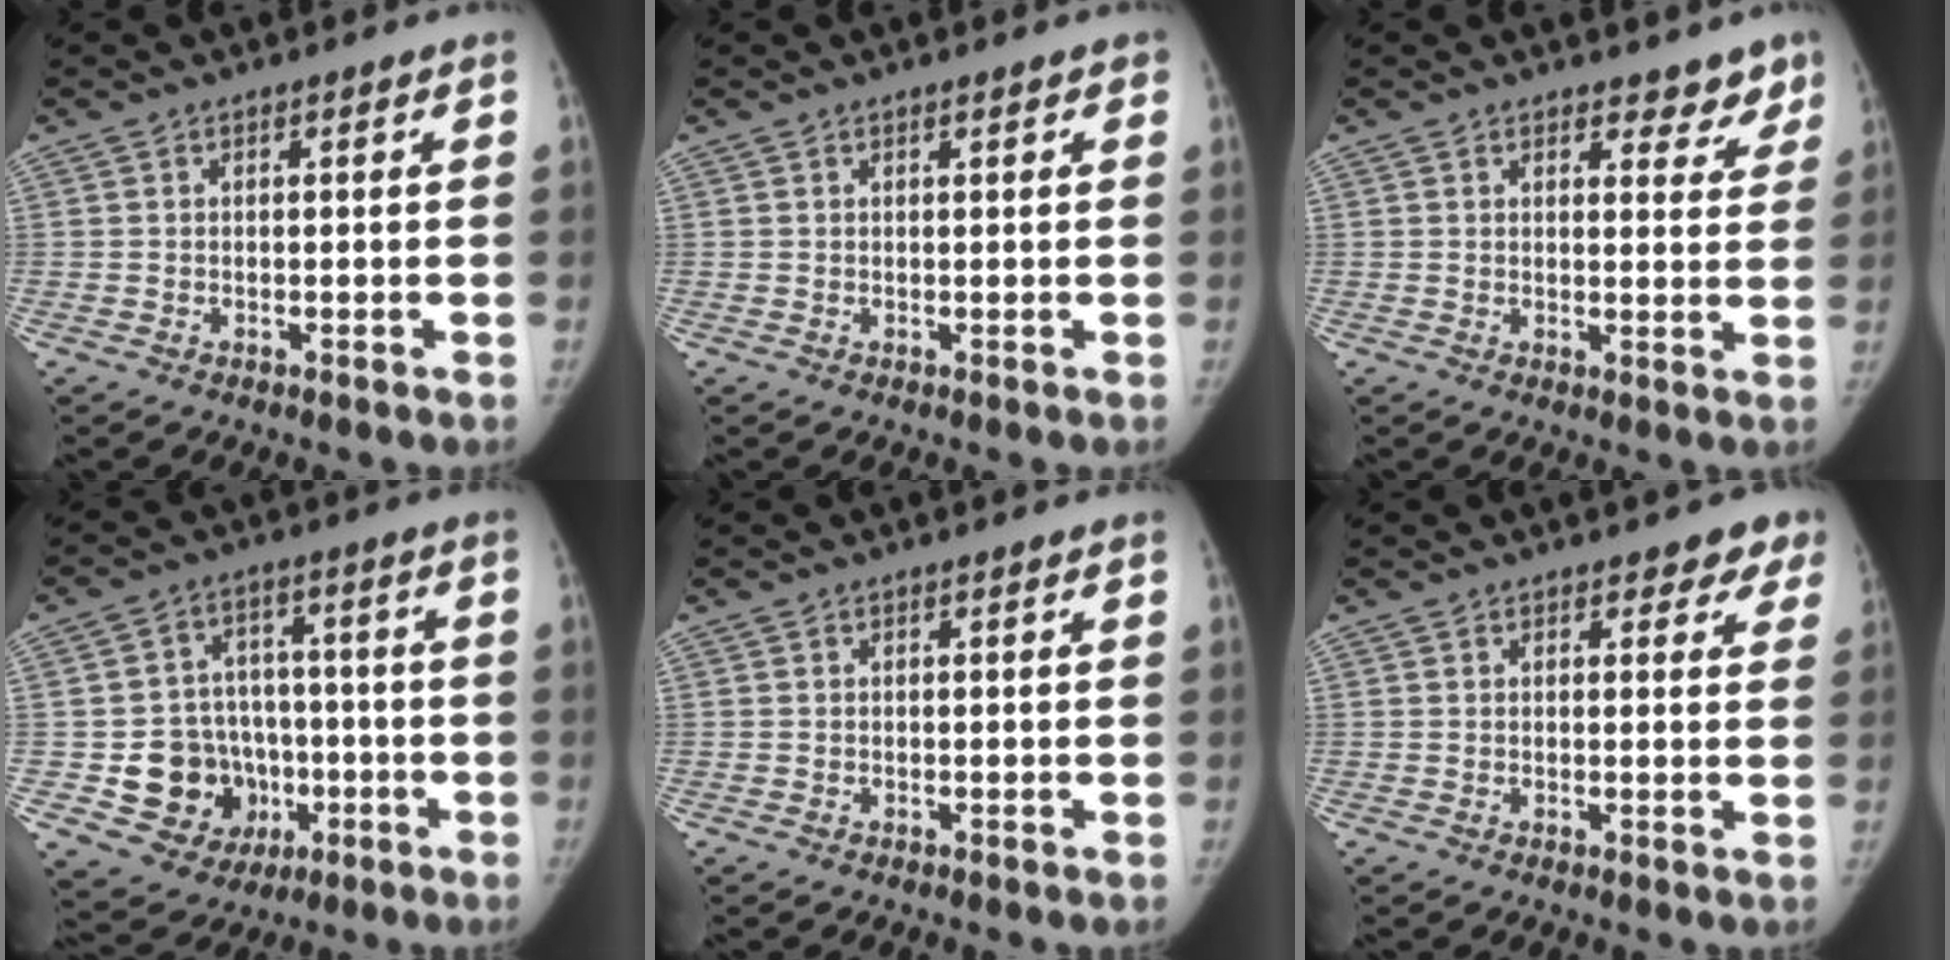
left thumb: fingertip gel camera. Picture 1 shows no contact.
{"total": 0.9, "force": [0.5, 0.3, 0.7], "torque": [-0.008, 0.001, 0.004]}
{"total": 4.9, "force": [4.0, 2.4, 1.5], "torque": [0.017, -0.024, 0.043]}
{"total": 13.4, "force": [-3.3, 11.8, 5.5], "torque": [-0.043, 0.030, -0.037]}
{"total": 0.0}
{"total": 3.8, "force": [2.8, 2.2, 1.3], "torque": [0.024, -0.011, 0.020]}